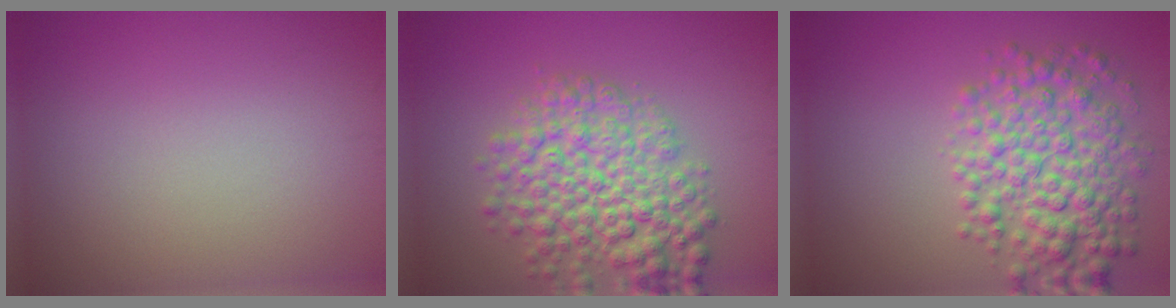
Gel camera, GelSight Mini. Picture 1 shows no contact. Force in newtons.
{"total": 7.3, "press": 7.3, "slide": 0.3}
{"total": 6.3, "press": 6.3, "slide": 0.1}